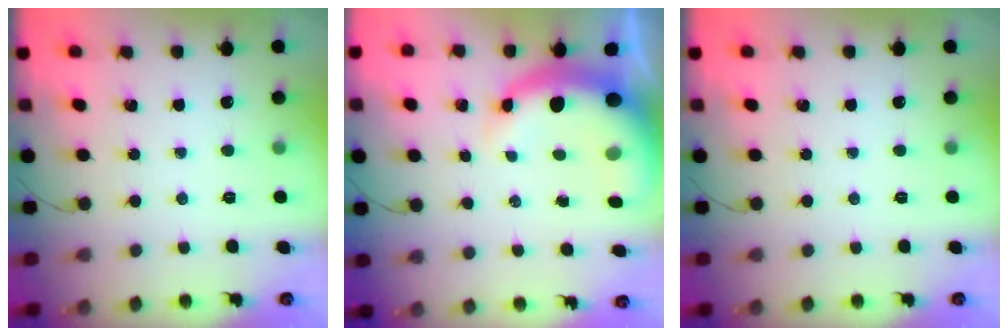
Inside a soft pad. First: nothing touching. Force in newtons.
{"total": 9.1, "press": 8.7, "slide": 2.4}
{"total": 0.0}